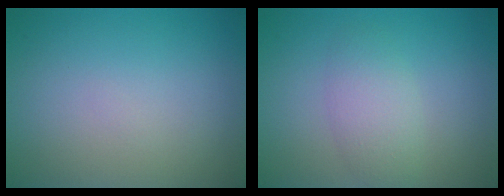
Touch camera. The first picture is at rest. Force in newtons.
{"total": 2.8, "press": 2.8, "slide": 0.1}